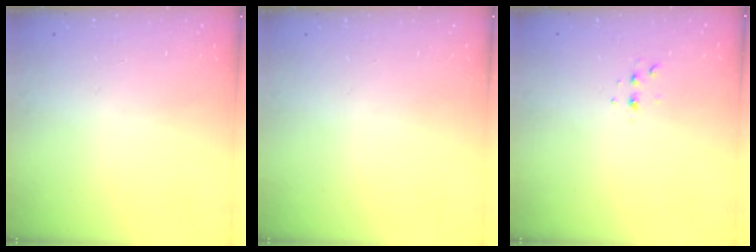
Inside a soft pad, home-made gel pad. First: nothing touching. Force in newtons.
{"total": 0.0}
{"total": 2.8, "press": 2.8, "slide": 0.7}